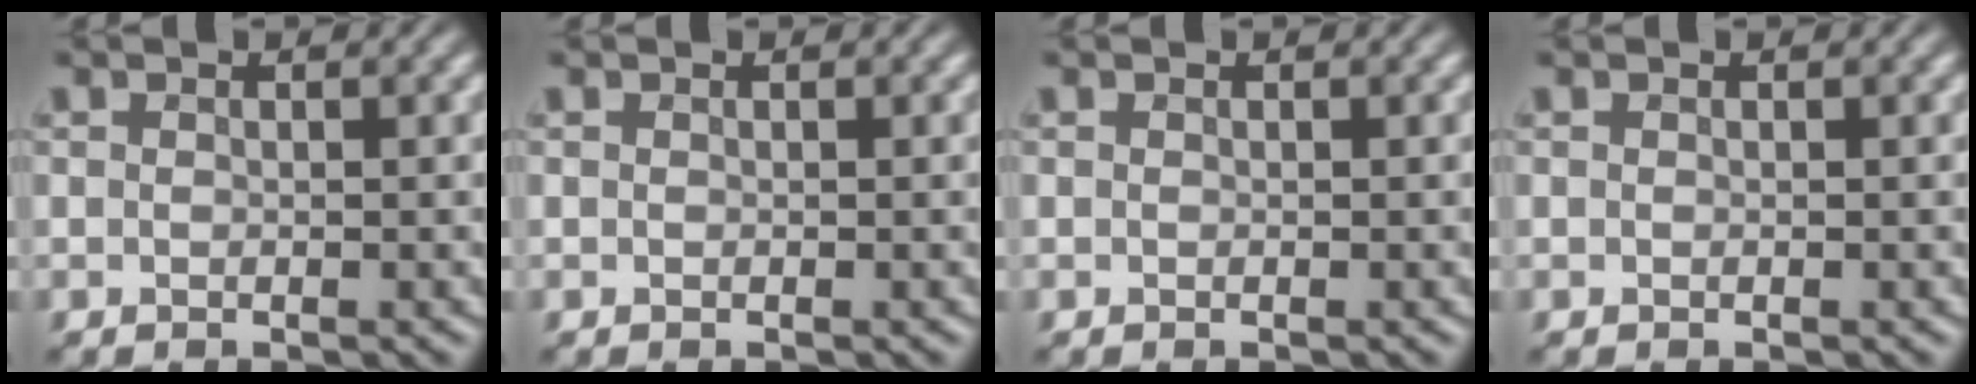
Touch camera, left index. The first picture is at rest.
{"total": 0.0}
{"total": 0.0}
{"total": 0.0}